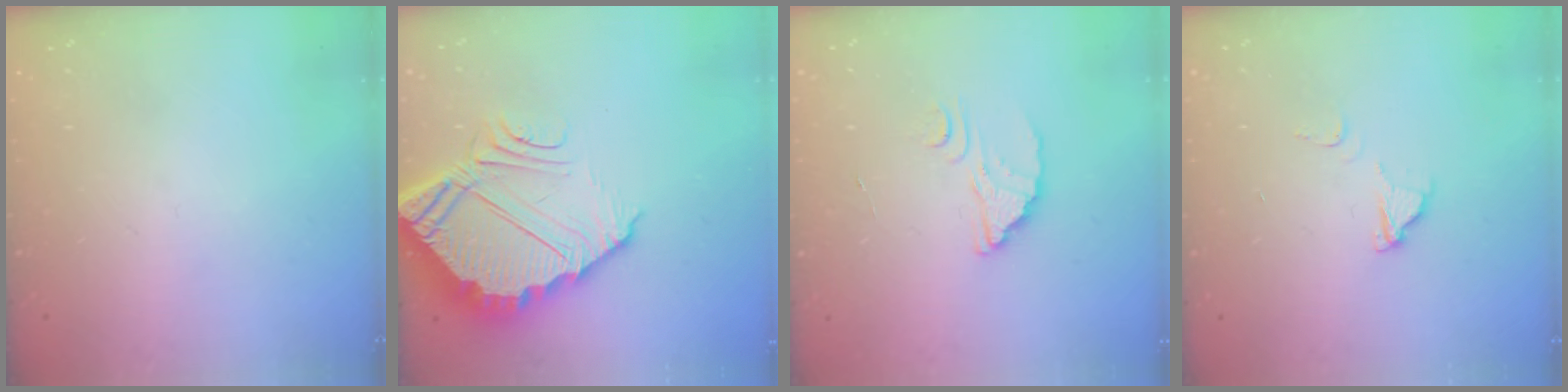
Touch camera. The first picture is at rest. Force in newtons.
{"total": 9.3, "press": 9.3, "slide": 0.4}
{"total": 2.8, "press": 2.8, "slide": 0.0}
{"total": 4.5, "press": 4.5, "slide": 0.4}